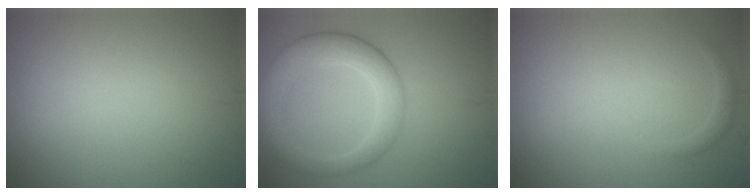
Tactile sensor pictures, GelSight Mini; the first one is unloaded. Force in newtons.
{"total": 5.8, "press": 5.8, "slide": 0.2}
{"total": 0.8, "press": 0.8, "slide": 0.0}